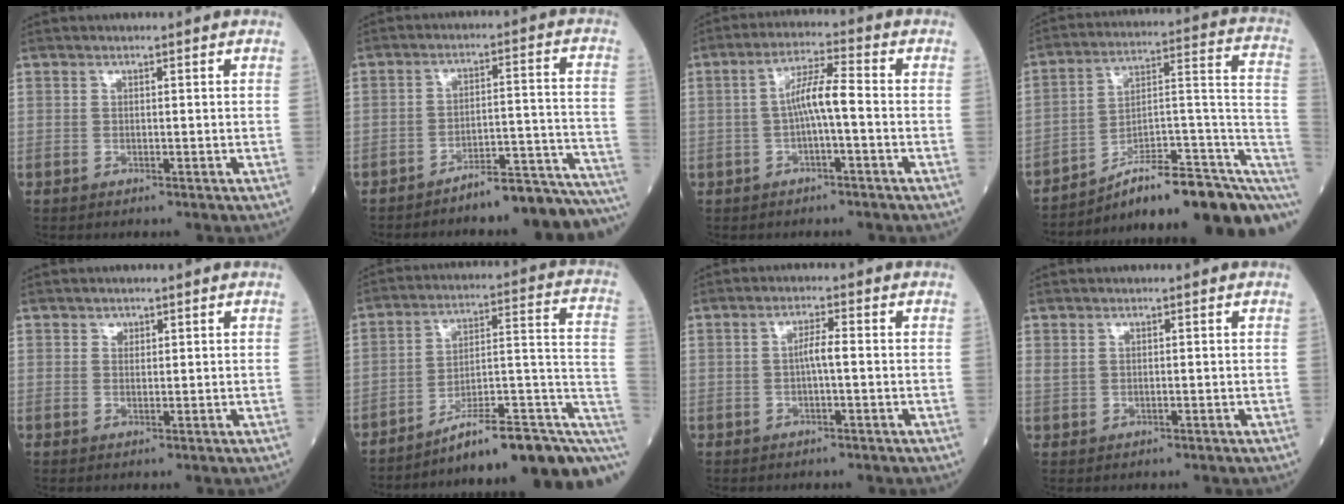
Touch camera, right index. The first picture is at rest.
{"total": 14.3, "force": [-13.6, 0.3, 4.3], "torque": [-0.019, 0.046, -0.182]}
{"total": 5.6, "force": [-0.8, 0.5, 5.5], "torque": [-0.099, 0.017, -0.015]}
{"total": 19.6, "force": [-12.1, 3.4, 15.0], "torque": [-0.141, 0.057, -0.178]}
{"total": 0.9, "force": [0.6, 0.7, 0.2], "torque": [0.003, -0.004, 0.007]}
{"total": 17.4, "force": [-10.4, 2.6, 13.7], "torque": [-0.131, 0.055, -0.147]}
{"total": 2.5, "force": [-0.3, 0.2, 2.5], "torque": [-0.043, 0.003, -0.006]}
{"total": 1.0, "force": [0.4, 0.5, 0.7], "torque": [-0.025, 0.005, 0.016]}